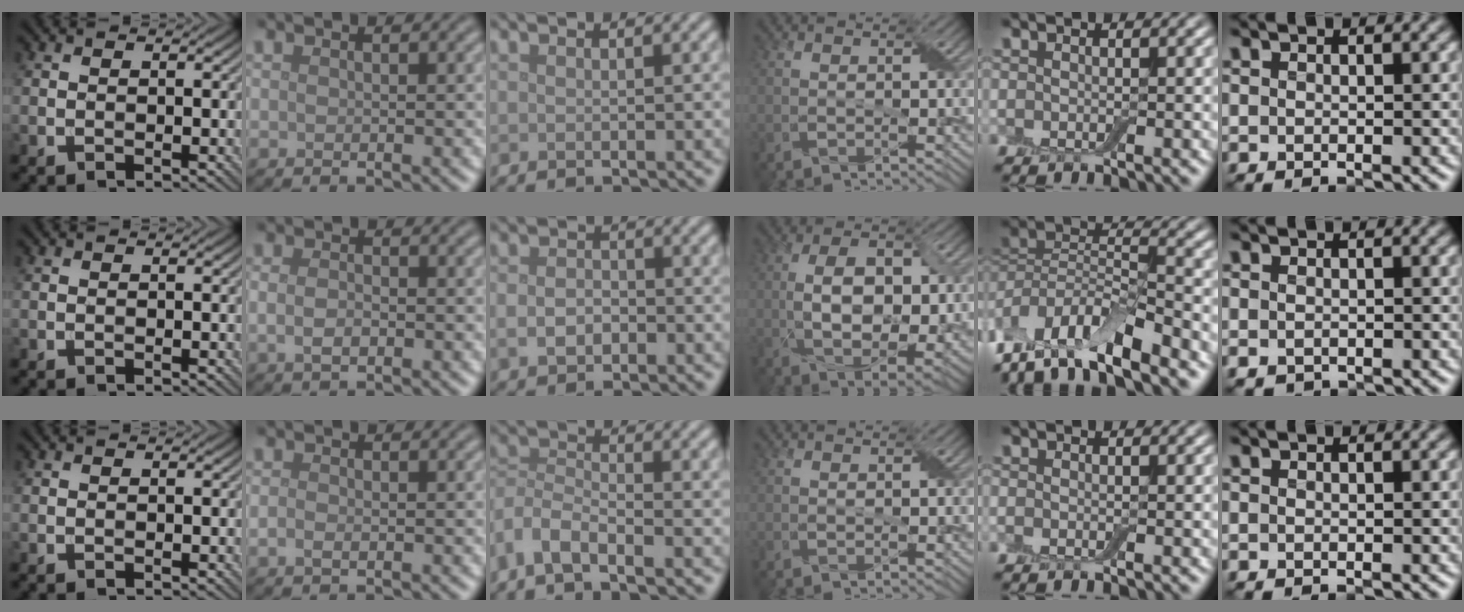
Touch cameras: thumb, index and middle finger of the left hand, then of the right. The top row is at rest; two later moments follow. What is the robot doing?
{"motion": "fold", "object": "cloth"}